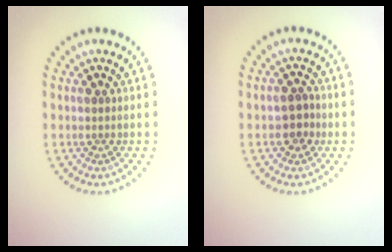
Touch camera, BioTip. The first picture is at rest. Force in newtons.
{"total": 2.3, "press": 2.3, "slide": 0.4}